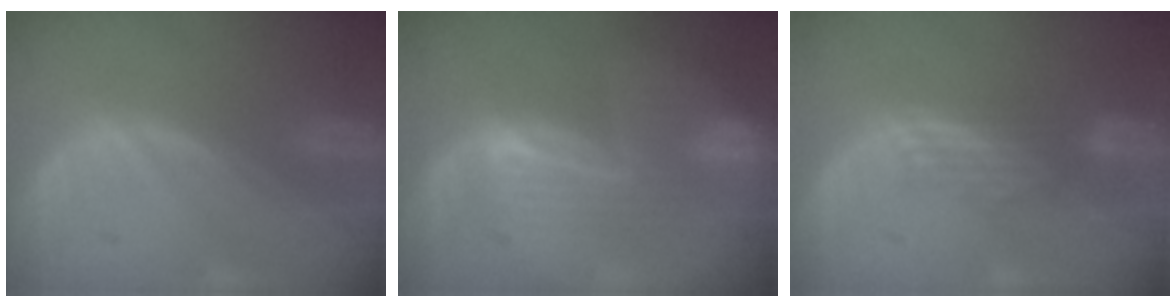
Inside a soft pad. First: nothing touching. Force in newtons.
{"total": 8.1, "press": 7.0, "slide": 4.1}
{"total": 2.8, "press": 2.7, "slide": 0.6}